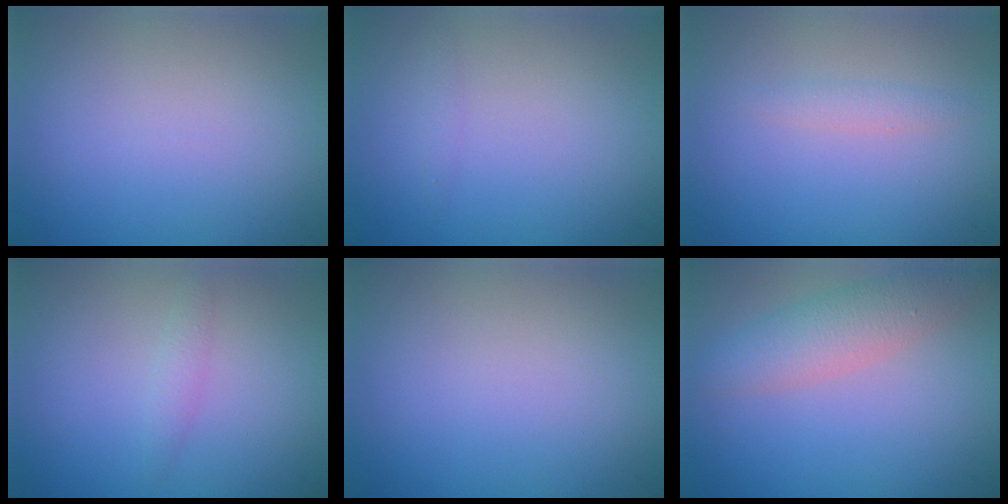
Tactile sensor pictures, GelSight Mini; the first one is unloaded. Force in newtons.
{"total": 0.6, "press": 0.6, "slide": 0.1}
{"total": 1.0, "press": 1.0, "slide": 0.0}
{"total": 1.0, "press": 1.0, "slide": 0.1}
{"total": 0.0}
{"total": 3.7, "press": 3.7, "slide": 0.2}